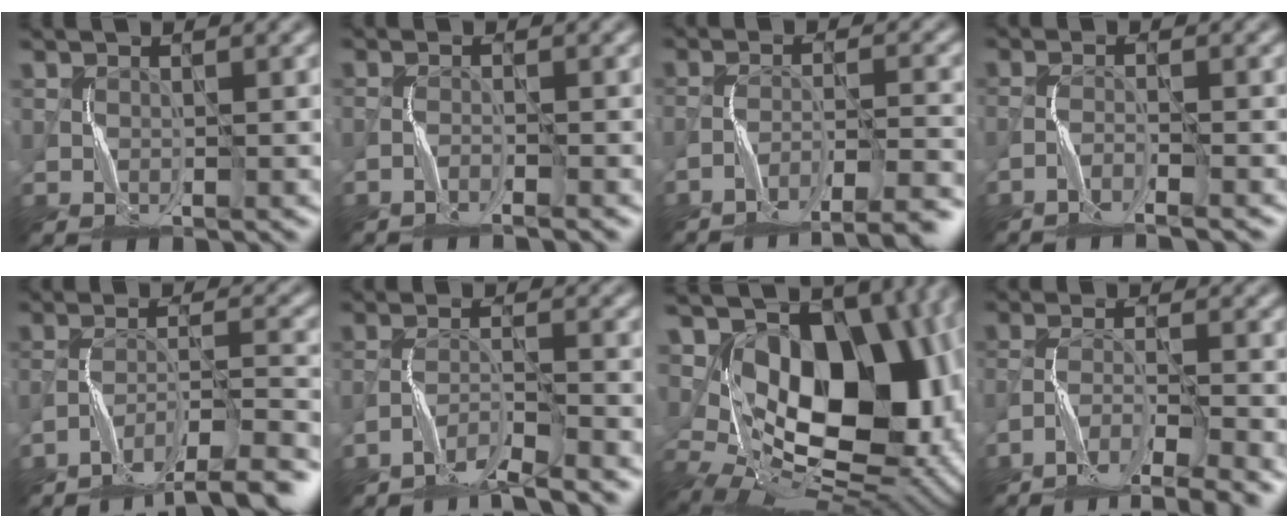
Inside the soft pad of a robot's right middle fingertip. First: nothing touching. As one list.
[{"total": 1.2, "force": [-1.0, -0.2, 0.5], "torque": [-0.011, 0.001, -0.027]}, {"total": 7.0, "force": [-5.6, 1.5, 3.9], "torque": [-0.063, -0.011, -0.089]}, {"total": 2.4, "force": [-1.9, 0.0, 1.4], "torque": [-0.030, -0.001, -0.046]}, {"total": 9.7, "force": [-8.2, 2.5, 4.5], "torque": [-0.070, -0.008, -0.120]}, {"total": 3.8, "force": [-3.3, 0.2, 1.8], "torque": [-0.033, -0.002, -0.069]}, {"total": 14.9, "force": [1.8, 9.8, 11.1], "torque": [-0.101, -0.013, 0.035]}, {"total": 8.0, "force": [-5.7, 2.5, 5.1], "torque": [-0.092, -0.018, -0.097]}]